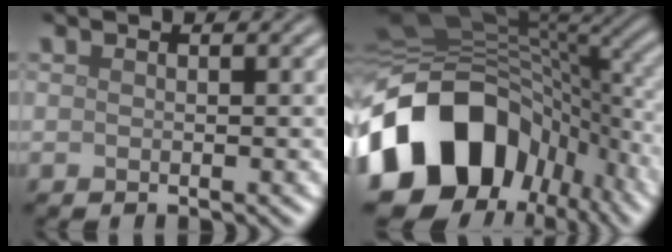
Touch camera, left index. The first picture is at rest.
{"total": 16.9, "force": [-6.1, 12.7, 9.4], "torque": [-0.191, -0.024, -0.097]}